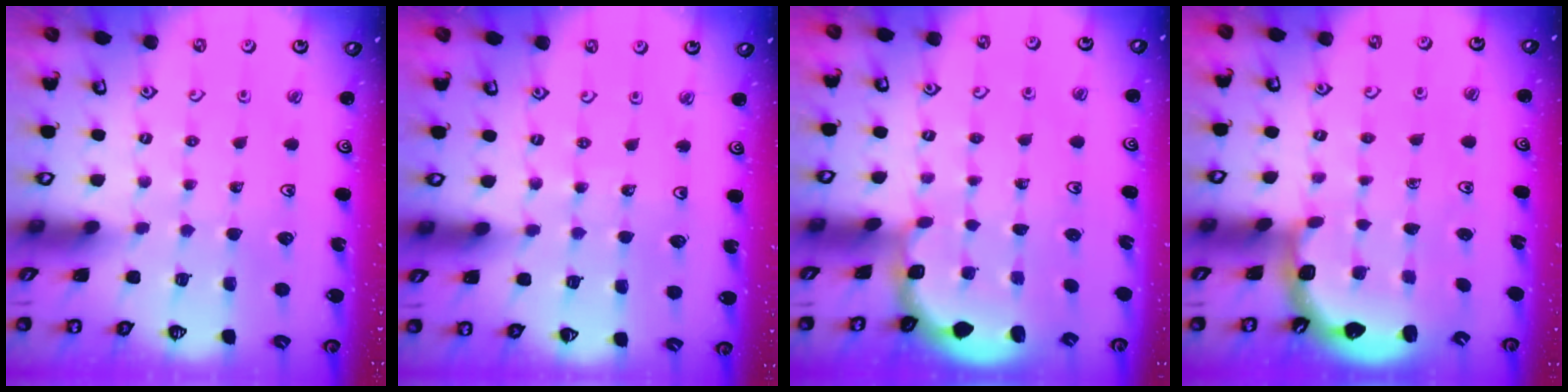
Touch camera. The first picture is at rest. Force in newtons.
{"total": 3.6, "press": 3.6, "slide": 0.4}
{"total": 2.0, "press": 1.8, "slide": 0.7}
{"total": 2.6, "press": 2.2, "slide": 1.3}